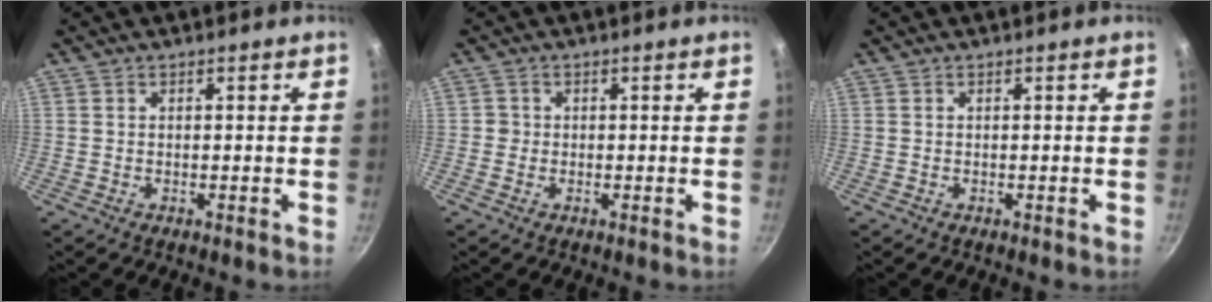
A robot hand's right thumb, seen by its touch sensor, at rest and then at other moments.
{"total": 1.5, "force": [-0.2, 1.4, 0.3], "torque": [0.001, 0.002, -0.005]}
{"total": 0.0}